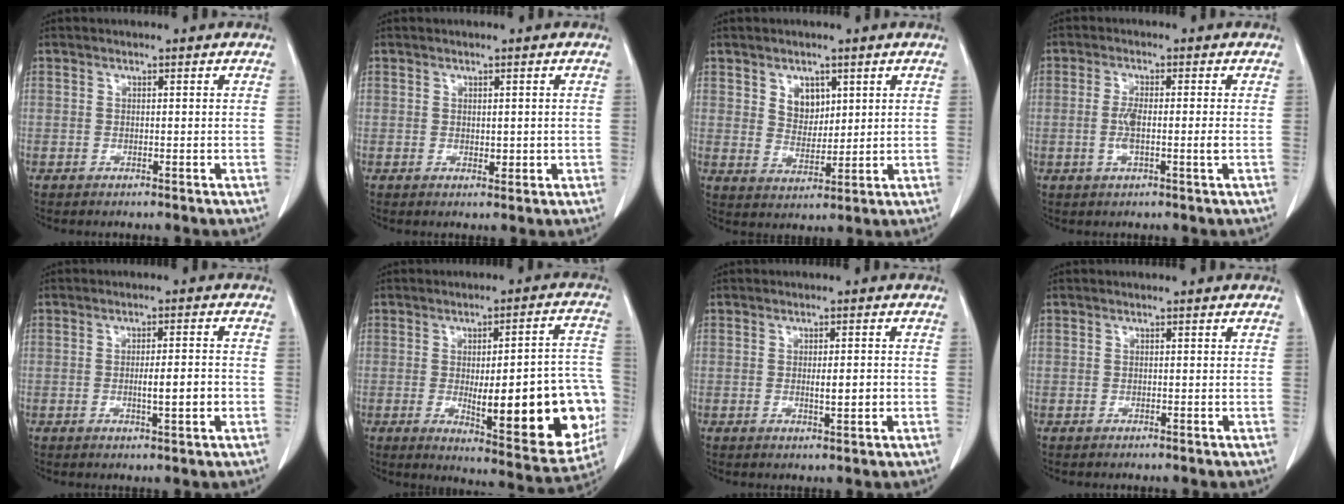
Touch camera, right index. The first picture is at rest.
{"total": 1.5, "force": [0.1, 0.9, 1.2], "torque": [-0.013, -0.003, 0.006]}
{"total": 4.4, "force": [2.1, 3.0, 2.5], "torque": [-0.040, 0.000, 0.044]}
{"total": 4.2, "force": [-0.6, 0.4, 4.2], "torque": [-0.086, -0.004, -0.012]}
{"total": 4.4, "force": [-1.0, 0.3, 4.2], "torque": [-0.069, -0.004, -0.011]}
{"total": 20.9, "force": [-3.9, 5.1, 19.9], "torque": [-0.187, 0.015, -0.026]}
{"total": 2.8, "force": [-0.3, 0.5, 2.7], "torque": [-0.045, -0.003, -0.002]}
{"total": 0.0}